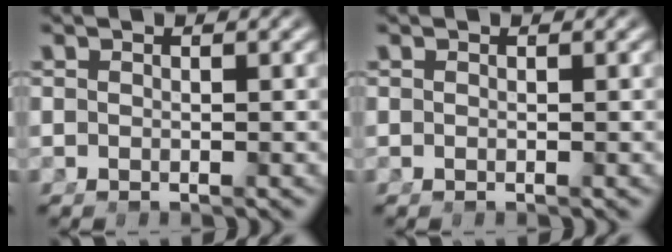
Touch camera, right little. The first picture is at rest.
{"total": 0.0}